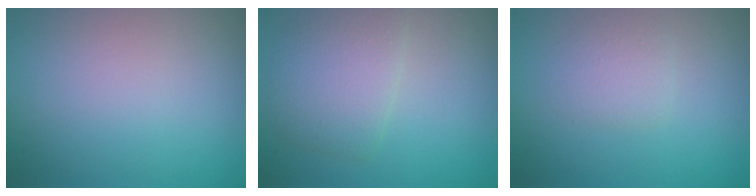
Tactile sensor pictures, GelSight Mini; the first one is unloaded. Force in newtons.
{"total": 3.9, "press": 3.9, "slide": 0.1}
{"total": 1.5, "press": 1.5, "slide": 0.0}